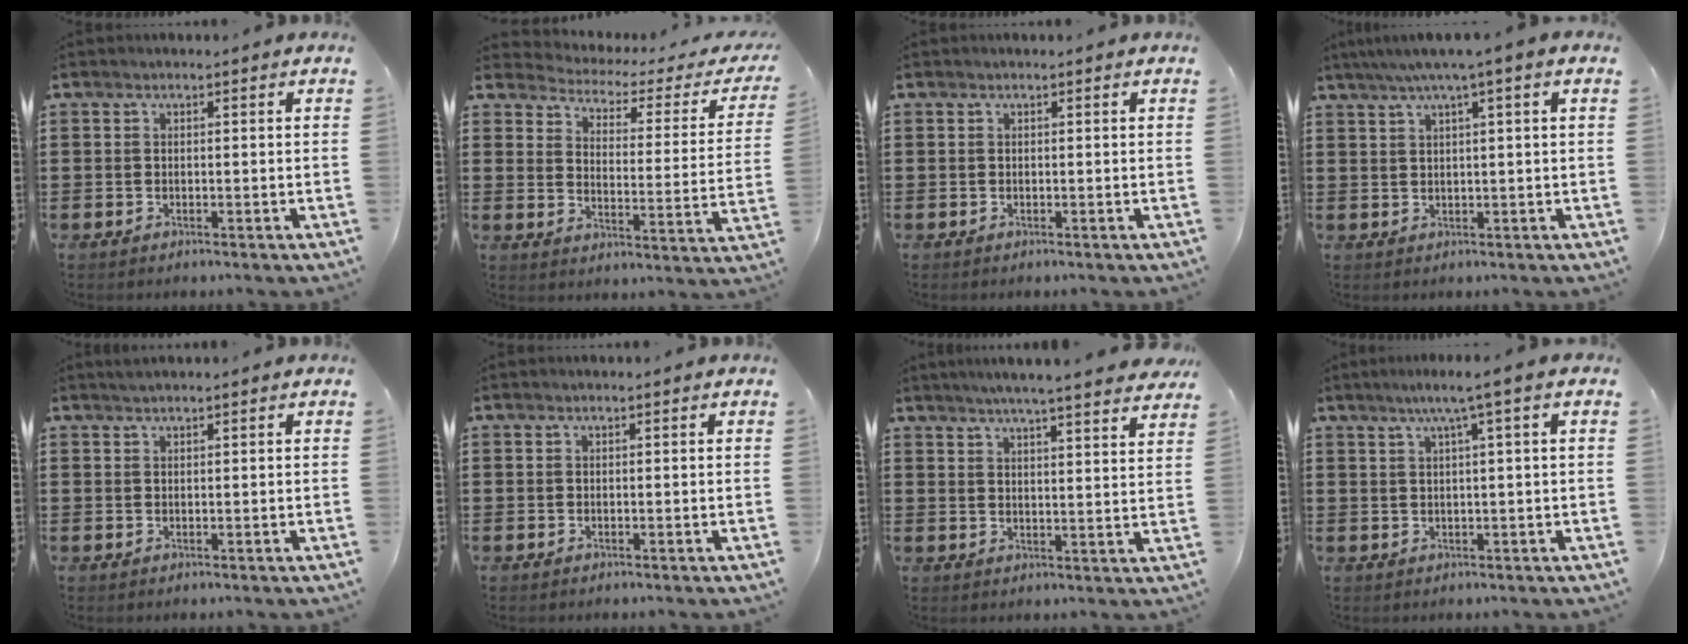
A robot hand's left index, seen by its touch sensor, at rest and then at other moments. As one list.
[{"total": 2.3, "force": [2.0, 0.9, 0.7], "torque": [-0.034, -0.021, 0.024]}, {"total": 0.0}, {"total": 3.2, "force": [1.5, -0.4, 2.8], "torque": [-0.057, 0.000, 0.024]}, {"total": 0.9, "force": [0.8, 0.0, 0.3], "torque": [-0.008, 0.000, 0.015]}, {"total": 0.0}, {"total": 4.6, "force": [4.3, -0.6, 1.6], "torque": [-0.048, -0.021, 0.073]}, {"total": 3.5, "force": [1.5, -0.6, 3.1], "torque": [-0.061, -0.004, 0.021]}]